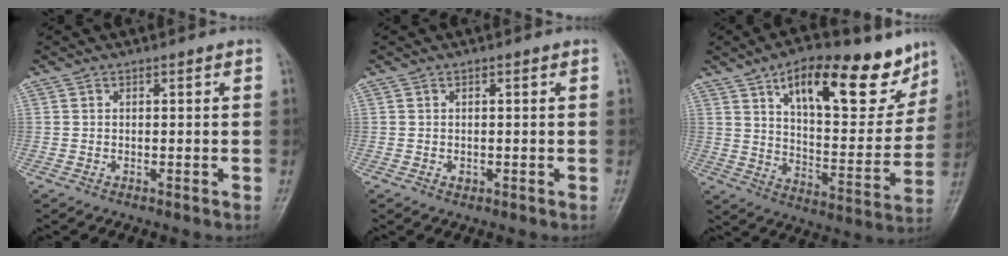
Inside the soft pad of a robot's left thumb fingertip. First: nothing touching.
{"total": 0.7, "force": [-0.1, 0.6, 0.4], "torque": [-0.003, 0.000, 0.000]}
{"total": 22.1, "force": [13.1, 9.2, 15.3], "torque": [-0.179, -0.047, 0.207]}